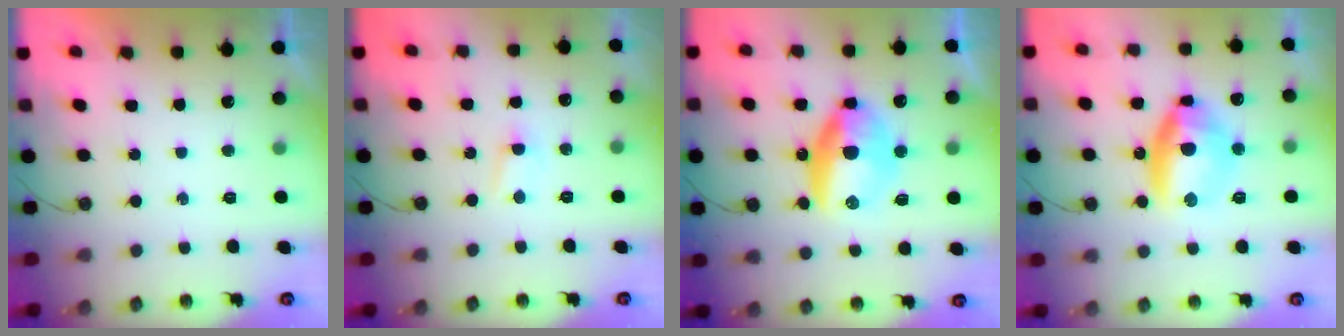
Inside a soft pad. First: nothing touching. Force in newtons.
{"total": 2.8, "press": 2.8, "slide": 0.4}
{"total": 11.5, "press": 11.5, "slide": 0.7}
{"total": 12.2, "press": 12.1, "slide": 1.5}